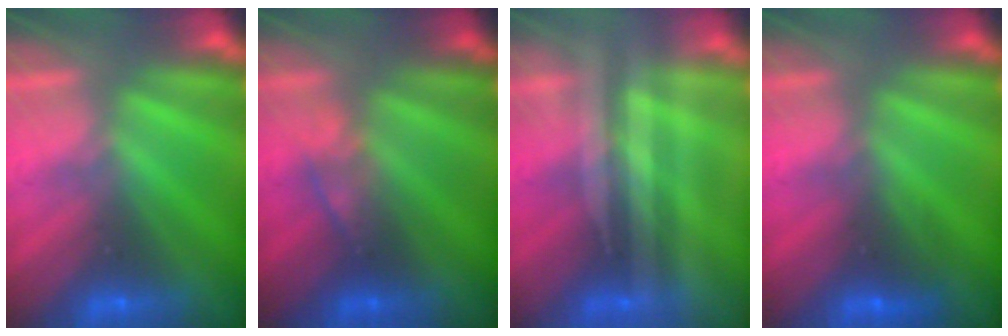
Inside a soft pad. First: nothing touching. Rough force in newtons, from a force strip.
{"total": 2.4}
{"total": 2.0}
{"total": 2.6}